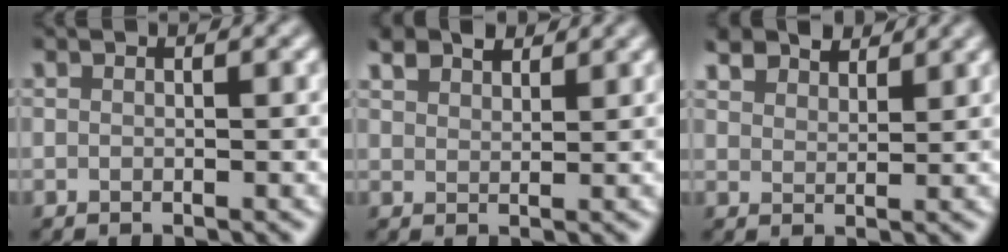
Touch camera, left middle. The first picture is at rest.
{"total": 2.9, "force": [2.3, 1.3, 1.1], "torque": [-0.024, 0.010, 0.046]}
{"total": 4.2, "force": [3.7, 1.7, 1.3], "torque": [-0.035, 0.005, 0.067]}